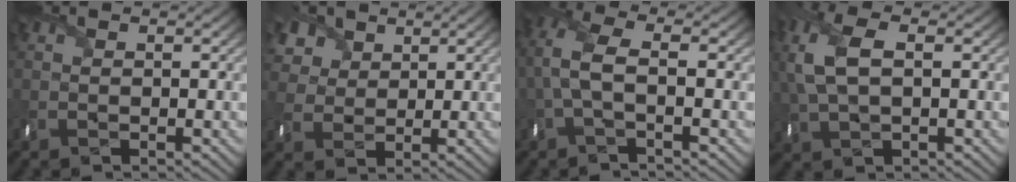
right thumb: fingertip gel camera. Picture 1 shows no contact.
{"total": 5.6, "force": [3.3, 4.0, 2.1], "torque": [-0.074, 0.010, 0.055]}
{"total": 5.0, "force": [-0.7, 1.9, 4.5], "torque": [-0.117, 0.013, -0.023]}
{"total": 8.1, "force": [1.2, 4.5, 6.7], "torque": [-0.187, 0.006, 0.019]}